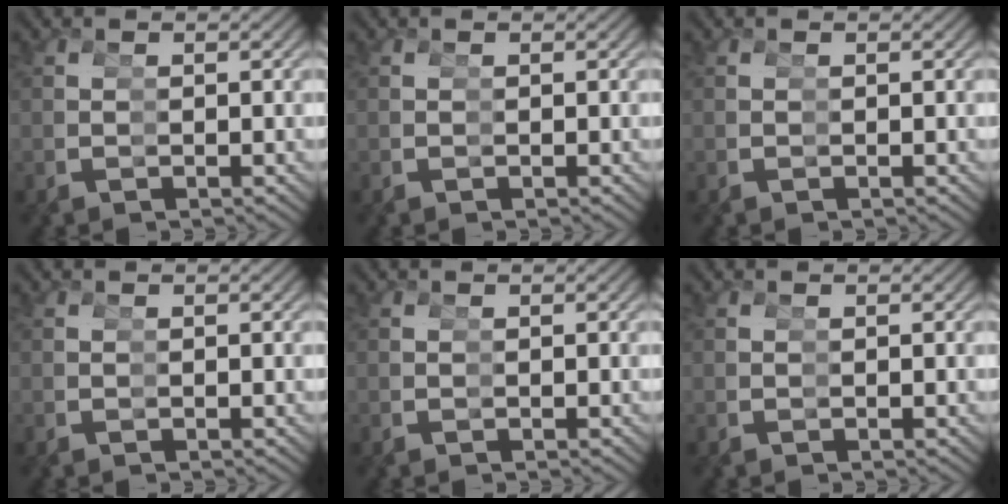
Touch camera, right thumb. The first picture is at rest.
{"total": 0.0}
{"total": 0.0}
{"total": 0.0}
{"total": 0.0}
{"total": 0.0}